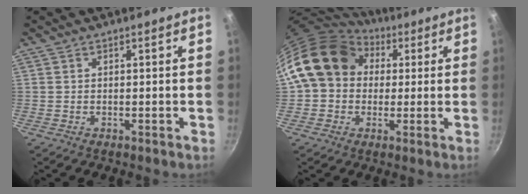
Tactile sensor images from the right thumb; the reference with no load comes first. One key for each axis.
{"total": 15.6, "fx": 4.5, "fy": 12.6, "fz": 8.1, "tx": -0.120, "ty": 0.024, "tz": 0.067}